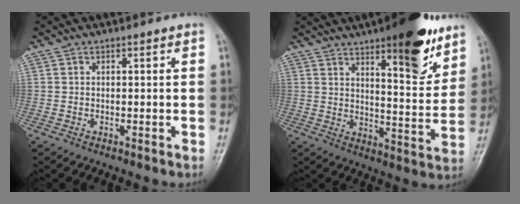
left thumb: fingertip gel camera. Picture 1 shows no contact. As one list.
[{"total": 16.3, "force": [10.2, 4.7, 11.9], "torque": [-0.132, -0.059, 0.151]}]